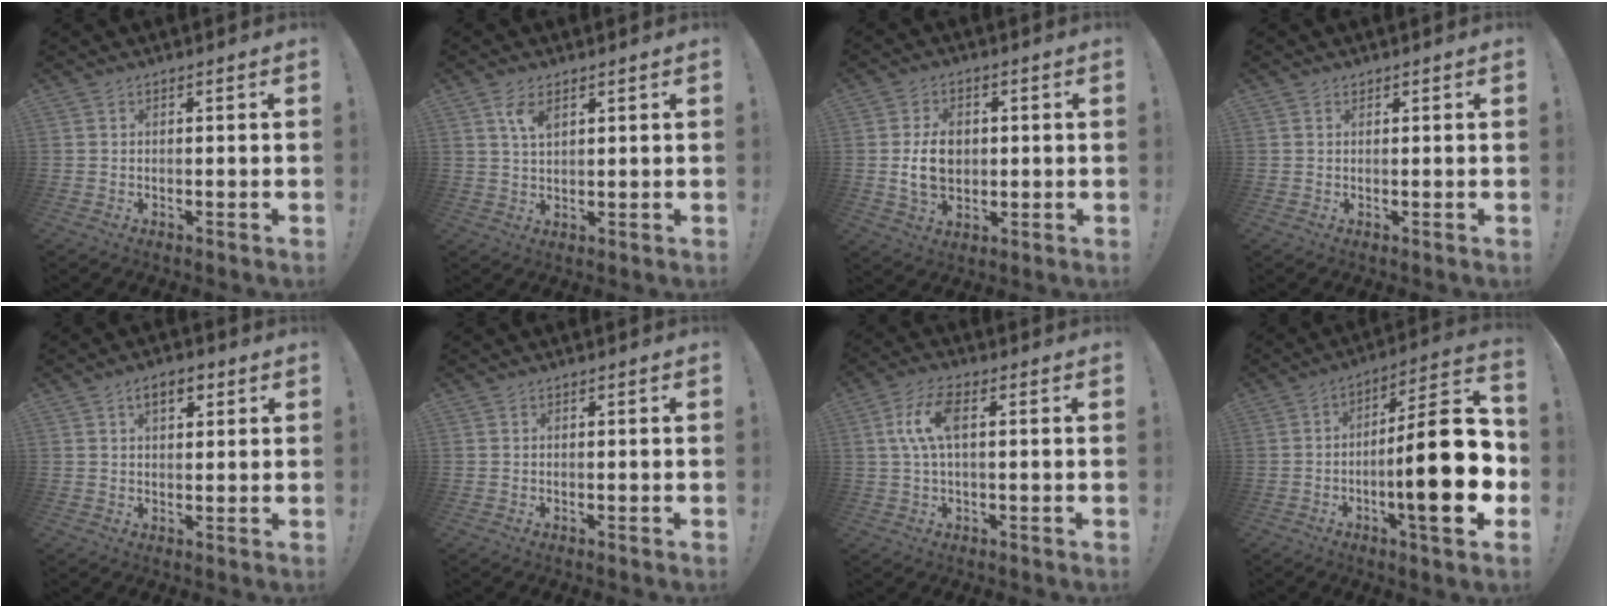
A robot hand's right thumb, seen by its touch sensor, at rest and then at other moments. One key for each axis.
{"total": 4.7, "fx": 2.4, "fy": 2.5, "fz": 3.2, "tx": -0.055, "ty": -0.005, "tz": 0.041}
{"total": 9.6, "fx": 0.2, "fy": 7.0, "fz": 6.5, "tx": -0.110, "ty": 0.005, "tz": 0.003}
{"total": 0.6, "fx": 0.5, "fy": 0.3, "fz": 0.0, "tx": 0.006, "ty": -0.004, "tz": 0.009}
{"total": 5.1, "fx": 2.4, "fy": 2.8, "fz": 3.5, "tx": -0.051, "ty": 0.002, "tz": 0.040}
{"total": 0.0}
{"total": 9.5, "fx": 1.5, "fy": 3.8, "fz": 8.6, "tx": -0.179, "ty": 0.004, "tz": 0.027}
{"total": 22.6, "fx": -3.5, "fy": 4.8, "fz": 21.8, "tx": -0.331, "ty": 0.010, "tz": -0.055}